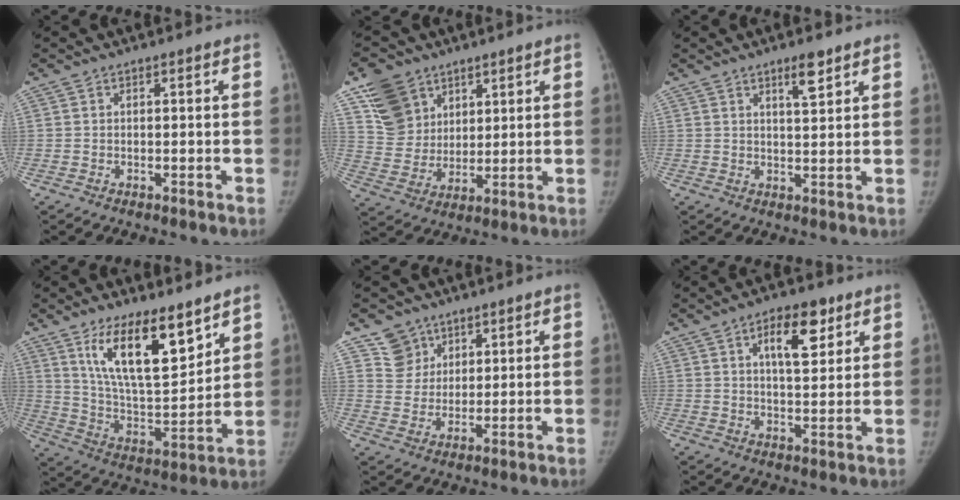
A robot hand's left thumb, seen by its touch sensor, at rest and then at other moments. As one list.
[{"total": 11.3, "force": [6.6, 8.5, 3.4], "torque": [-0.036, -0.033, 0.137]}, {"total": 4.3, "force": [2.9, 1.0, 3.0], "torque": [-0.042, -0.021, 0.048]}, {"total": 17.2, "force": [10.6, 5.9, 12.1], "torque": [-0.173, -0.068, 0.202]}, {"total": 6.1, "force": [3.8, 4.7, -0.1], "torque": [0.035, -0.035, 0.077]}, {"total": 9.2, "force": [4.4, 4.0, 6.9], "torque": [-0.083, -0.021, 0.067]}]